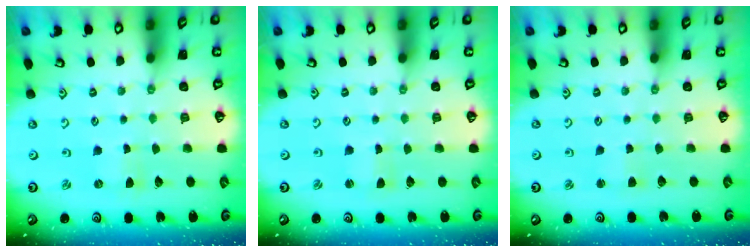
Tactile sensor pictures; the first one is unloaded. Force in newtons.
{"total": 1.1, "press": 1.1, "slide": 0.1}
{"total": 2.7, "press": 2.7, "slide": 0.2}